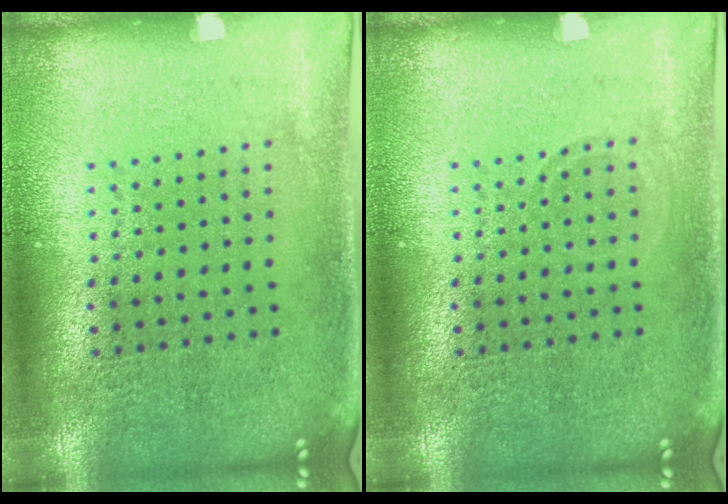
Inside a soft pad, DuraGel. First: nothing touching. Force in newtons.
{"total": 0.6, "press": 0.5, "slide": 0.2}